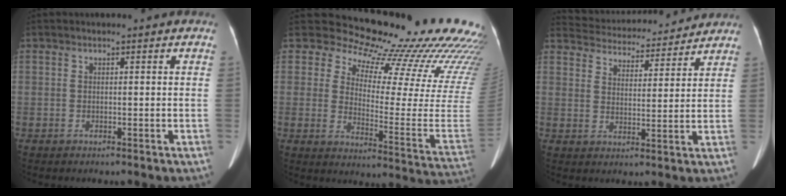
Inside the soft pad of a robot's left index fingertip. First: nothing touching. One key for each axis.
{"total": 22.5, "fx": 20.7, "fy": 3.2, "fz": 8.3, "tx": -0.121, "ty": -0.138, "tz": 0.236}
{"total": 15.8, "fx": 15.1, "fy": 3.2, "fz": 3.4, "tx": -0.052, "ty": 0.020, "tz": 0.211}